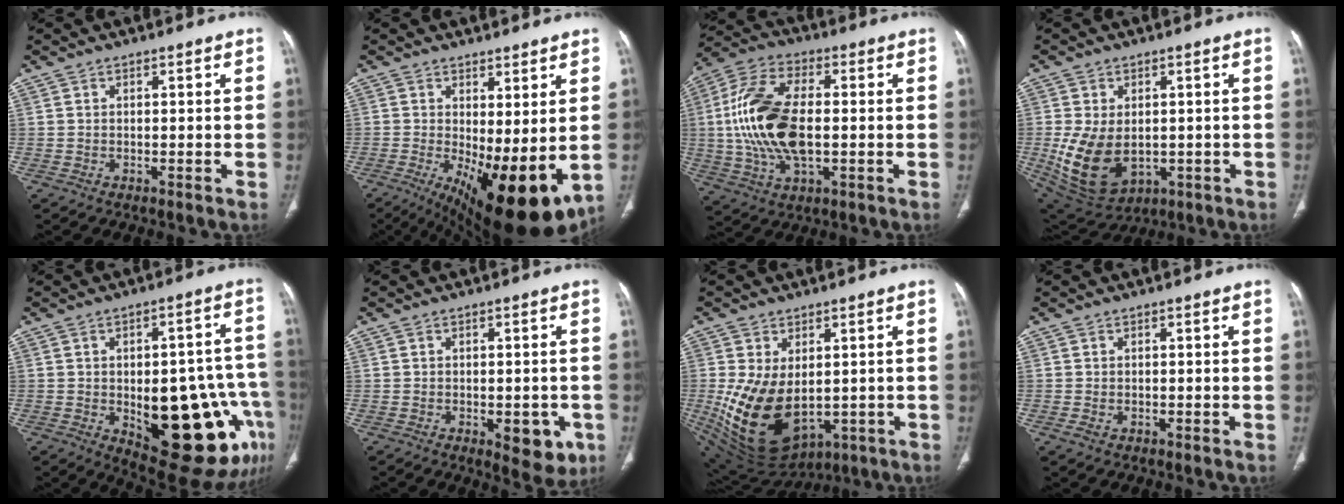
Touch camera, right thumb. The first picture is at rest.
{"total": 15.9, "force": [-3.1, 5.8, 14.4], "torque": [-0.210, -0.026, -0.022]}
{"total": 18.4, "force": [-0.2, 9.4, 15.8], "torque": [-0.326, 0.009, -0.002]}
{"total": 12.9, "force": [-1.4, 8.6, 9.6], "torque": [-0.169, -0.009, 0.005]}
{"total": 24.7, "force": [-7.4, 10.7, 21.0], "torque": [-0.216, 0.027, -0.072]}
{"total": 7.3, "force": [-2.5, 3.7, 5.8], "torque": [-0.046, -0.001, -0.021]}
{"total": 16.2, "force": [-1.1, 10.3, 12.5], "torque": [-0.217, -0.017, 0.017]}
{"total": 1.4, "force": [-0.4, 1.0, 0.9], "torque": [-0.021, 0.004, -0.005]}